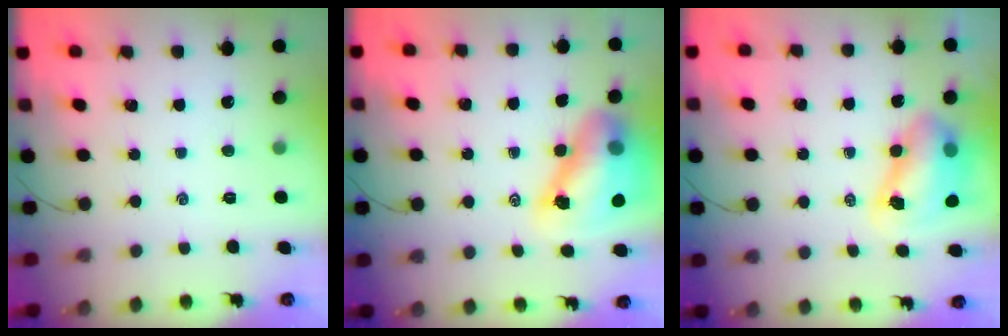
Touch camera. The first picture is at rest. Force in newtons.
{"total": 14.6, "press": 14.0, "slide": 4.0}
{"total": 8.5, "press": 8.2, "slide": 2.4}